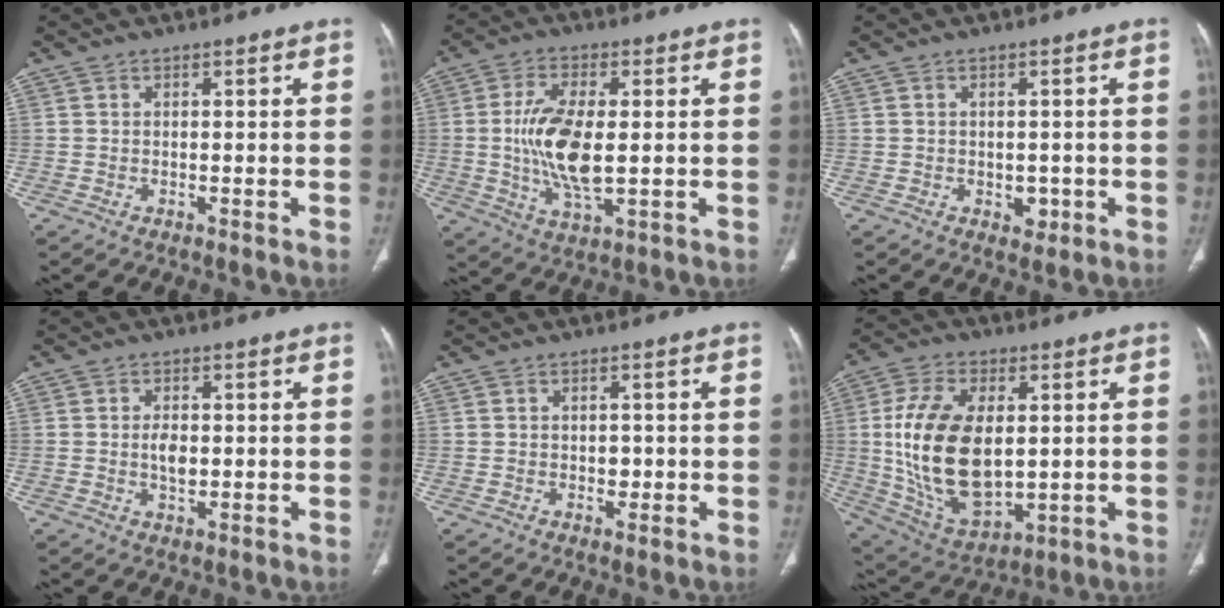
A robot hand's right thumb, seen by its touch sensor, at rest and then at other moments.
{"total": 12.3, "force": [-0.1, 5.3, 11.1], "torque": [-0.223, -0.010, 0.001]}
{"total": 2.4, "force": [-0.6, 1.8, 1.4], "torque": [-0.005, -0.001, -0.003]}
{"total": 4.5, "force": [-0.1, 2.3, 3.9], "torque": [-0.071, -0.003, -0.002]}
{"total": 1.7, "force": [-0.3, 1.3, 1.0], "torque": [-0.003, 0.001, -0.004]}
{"total": 20.3, "force": [1.2, 11.6, 16.6], "torque": [-0.312, -0.013, 0.039]}